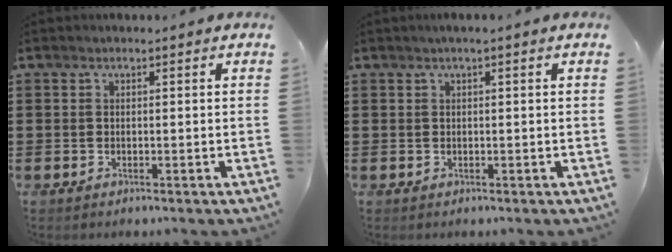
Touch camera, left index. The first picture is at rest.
{"total": 0.7, "force": [0.1, 0.0, 0.7], "torque": [-0.009, -0.002, 0.002]}